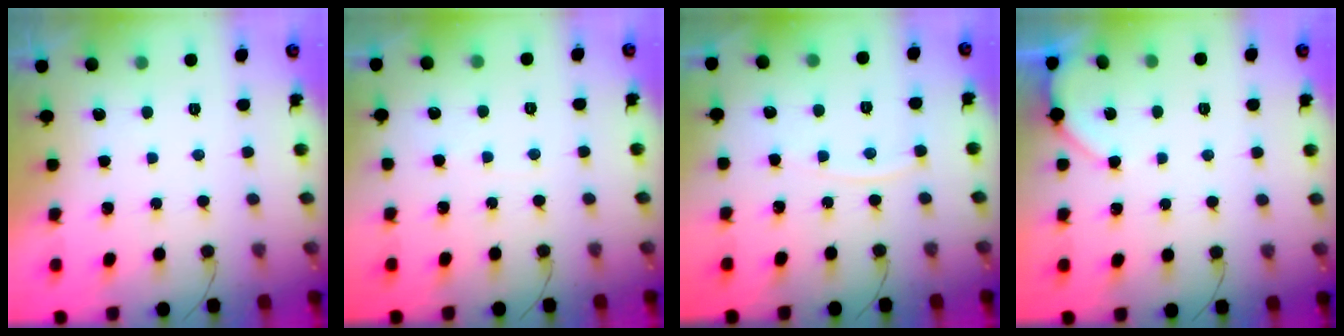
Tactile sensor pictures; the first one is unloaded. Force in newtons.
{"total": 2.6, "press": 2.6, "slide": 0.3}
{"total": 4.3, "press": 4.3, "slide": 0.5}
{"total": 3.1, "press": 3.1, "slide": 0.2}